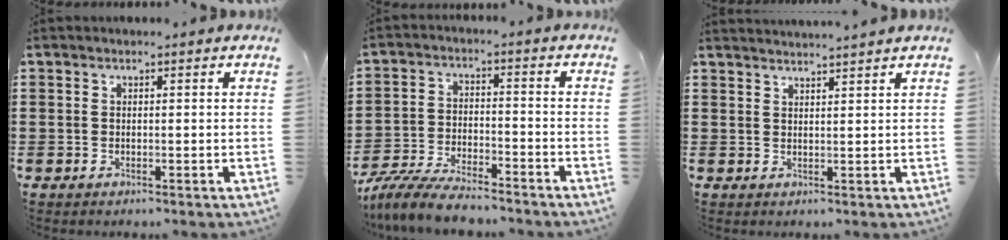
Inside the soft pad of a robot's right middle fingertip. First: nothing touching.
{"total": 7.0, "force": [-6.6, 0.8, 2.2], "torque": [-0.057, -0.001, -0.129]}
{"total": 2.2, "force": [2.1, -0.4, 0.0], "torque": [-0.005, -0.001, 0.041]}